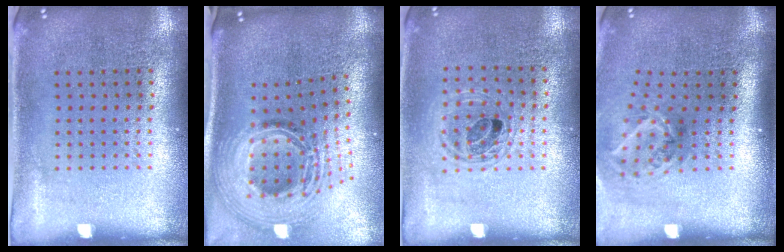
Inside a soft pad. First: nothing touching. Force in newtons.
{"total": 3.1, "press": 2.1, "slide": 2.2}
{"total": 1.3, "press": 1.2, "slide": 0.4}
{"total": 1.9, "press": 1.2, "slide": 1.5}